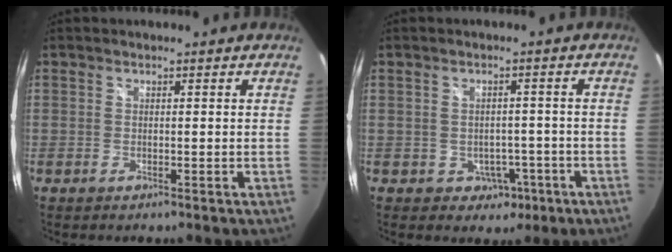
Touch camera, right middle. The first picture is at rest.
{"total": 4.4, "force": [-1.9, 3.8, 1.5], "torque": [-0.037, 0.009, -0.010]}